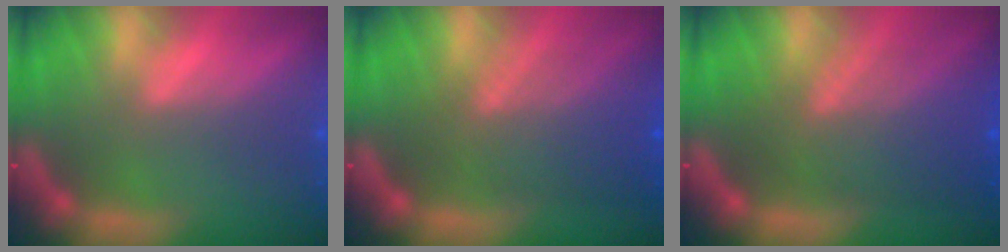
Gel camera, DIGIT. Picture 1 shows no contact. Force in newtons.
{"total": 6.6}
{"total": 7.6}